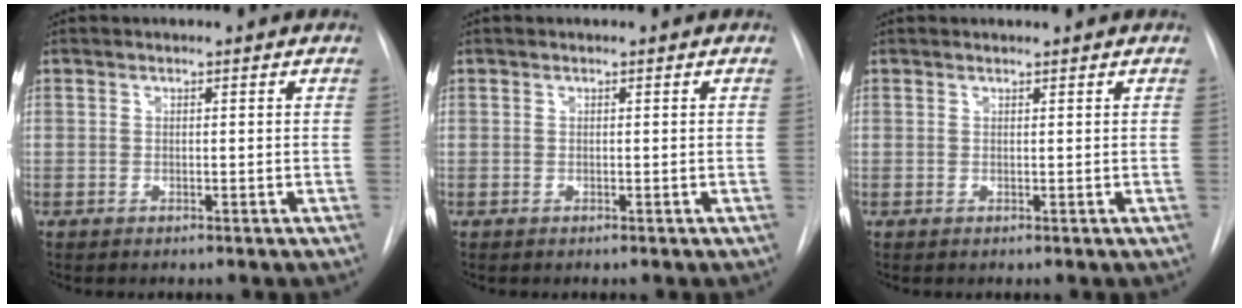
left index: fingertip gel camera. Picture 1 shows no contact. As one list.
[{"total": 0.0}, {"total": 0.6, "force": [0.6, -0.2, 0.0], "torque": [-0.002, 0.004, 0.014]}]